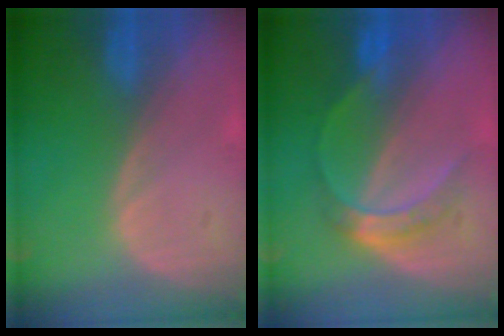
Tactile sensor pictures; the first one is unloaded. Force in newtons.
{"total": 5.0, "press": 4.8, "slide": 1.5}